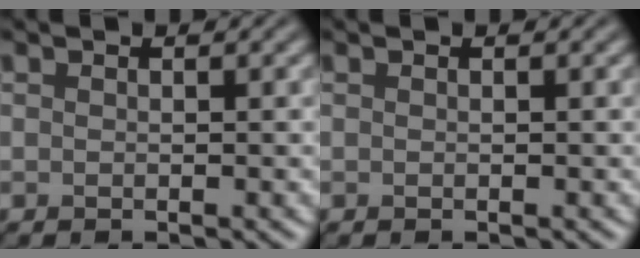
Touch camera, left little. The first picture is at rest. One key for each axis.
{"total": 0.0}